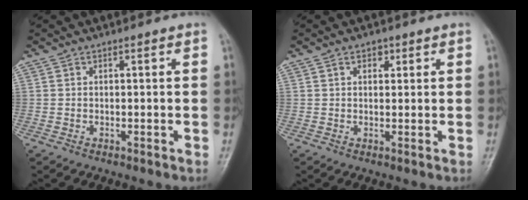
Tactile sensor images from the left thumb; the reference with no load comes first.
{"total": 2.1, "force": [1.1, 1.4, 1.1], "torque": [-0.006, -0.003, 0.015]}